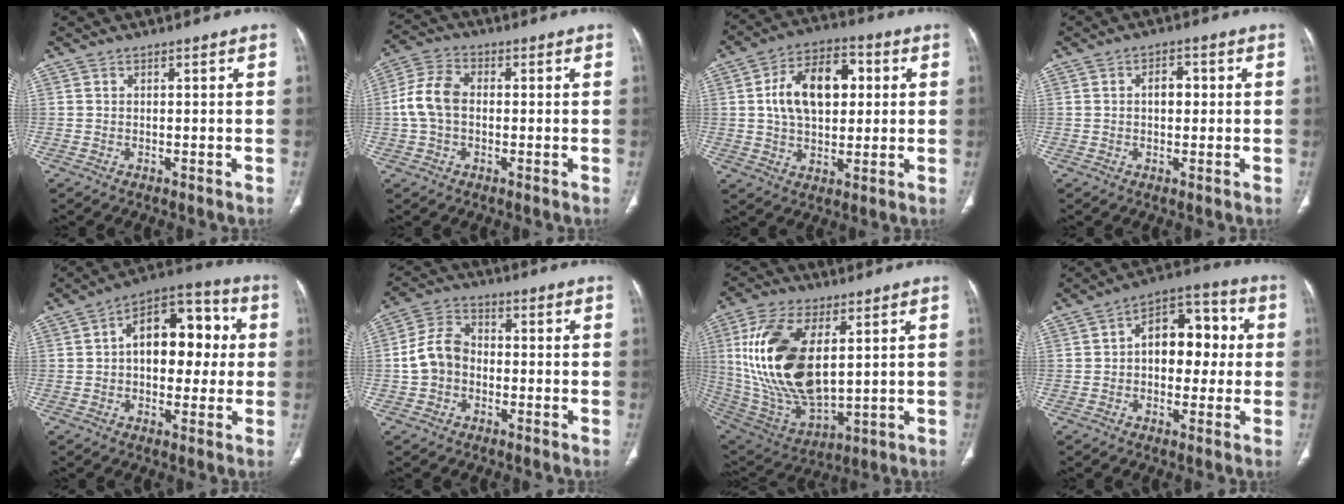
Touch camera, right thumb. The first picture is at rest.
{"total": 8.0, "force": [-0.2, 5.4, 5.9], "torque": [-0.121, 0.023, -0.011]}
{"total": 14.9, "force": [2.6, 9.2, 11.4], "torque": [-0.170, 0.014, 0.038]}
{"total": 3.6, "force": [0.4, 2.2, 2.8], "torque": [-0.038, 0.010, 0.003]}
{"total": 15.9, "force": [1.8, 9.7, 12.5], "torque": [-0.141, 0.036, 0.018]}
{"total": 8.1, "force": [-1.2, 6.4, 4.8], "torque": [-0.084, 0.031, -0.035]}
{"total": 22.9, "force": [4.8, 11.7, 19.2], "torque": [-0.378, -0.028, 0.099]}
{"total": 13.0, "force": [1.0, 8.3, 10.0], "torque": [-0.104, 0.035, 0.006]}